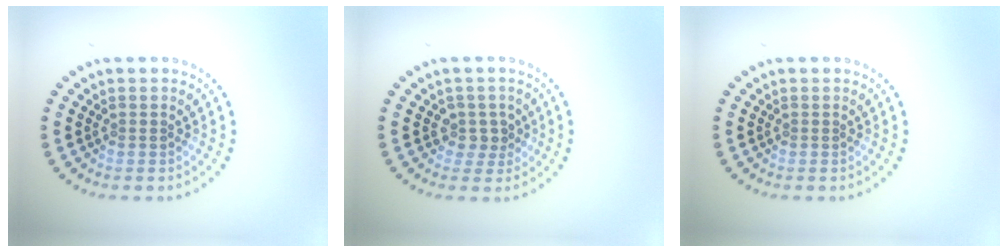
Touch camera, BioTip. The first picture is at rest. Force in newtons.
{"total": 2.0, "press": 1.7, "slide": 1.1}
{"total": 0.0}